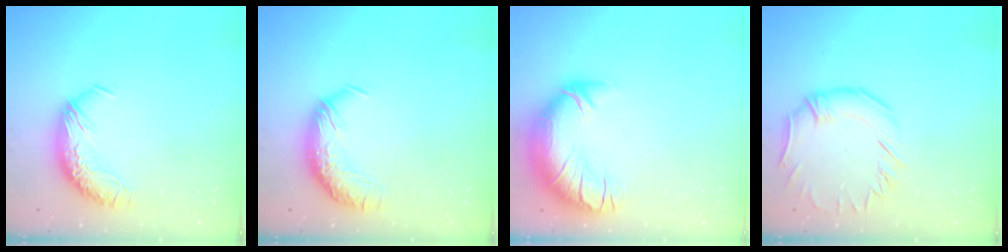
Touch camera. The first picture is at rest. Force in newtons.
{"total": 2.4, "press": 1.1, "slide": 2.2}
{"total": 3.8, "press": 2.1, "slide": 3.2}
{"total": 0.9, "press": 0.2, "slide": 0.9}